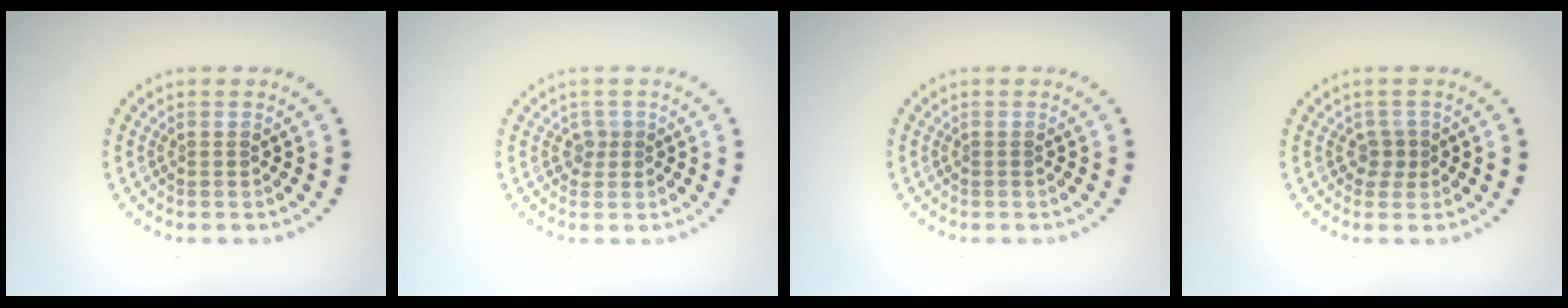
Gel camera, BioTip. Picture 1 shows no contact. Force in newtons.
{"total": 1.1, "press": 0.9, "slide": 0.7}
{"total": 0.0}
{"total": 1.3, "press": 1.1, "slide": 0.8}